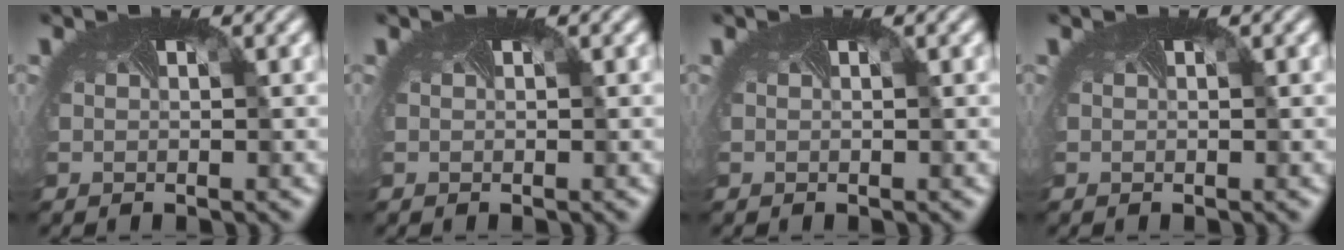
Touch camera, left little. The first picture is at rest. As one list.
[{"total": 0.0}, {"total": 0.0}, {"total": 0.0}]